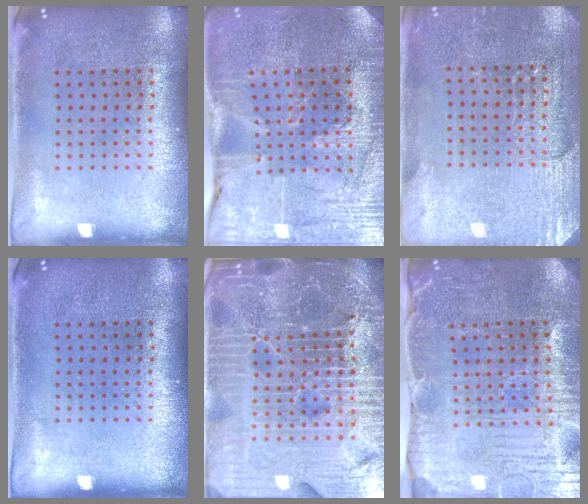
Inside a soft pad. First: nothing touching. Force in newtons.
{"total": 3.2, "press": 3.1, "slide": 0.5}
{"total": 2.9, "press": 2.9, "slide": 0.4}
{"total": 0.0}
{"total": 7.3, "press": 6.4, "slide": 3.7}
{"total": 3.9, "press": 3.9, "slide": 0.4}